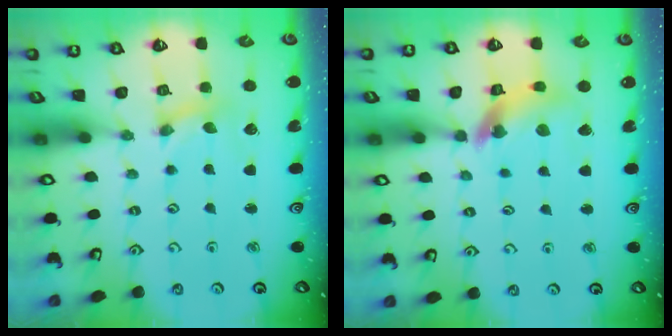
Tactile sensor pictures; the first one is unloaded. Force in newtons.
{"total": 11.5, "press": 11.4, "slide": 1.1}